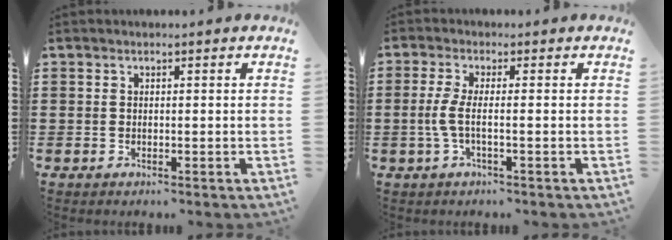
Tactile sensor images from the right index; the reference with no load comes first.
{"total": 3.5, "force": [-0.7, 0.4, 3.4], "torque": [-0.093, -0.012, -0.024]}